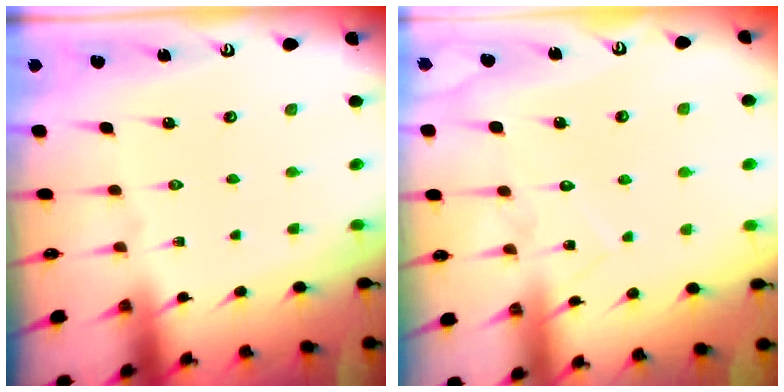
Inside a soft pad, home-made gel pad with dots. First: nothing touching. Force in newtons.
{"total": 8.5, "press": 8.5, "slide": 0.6}